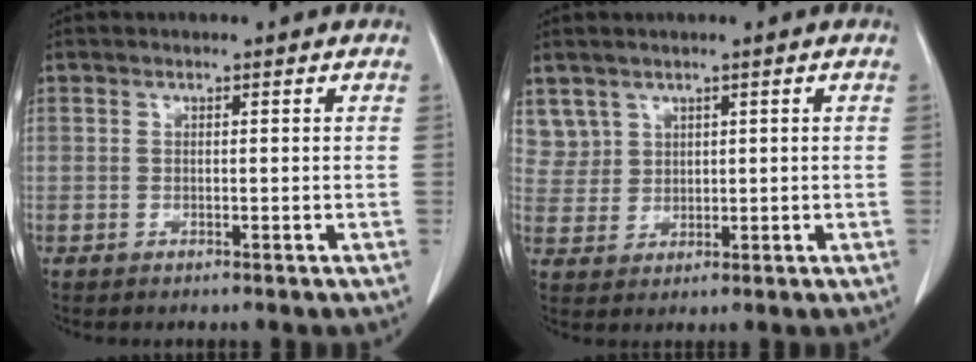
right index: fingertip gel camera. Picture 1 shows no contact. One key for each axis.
{"total": 3.9, "fx": 2.4, "fy": 3.0, "fz": -0.2, "tx": 0.012, "ty": 0.005, "tz": 0.052}